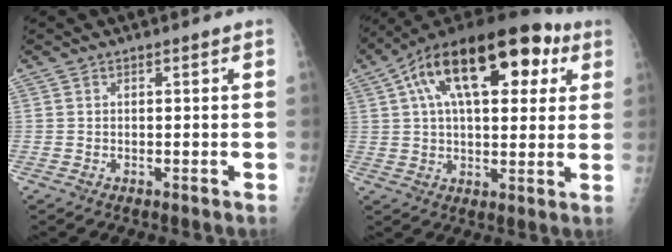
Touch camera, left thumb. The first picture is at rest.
{"total": 23.6, "force": [9.3, 11.7, 18.2], "torque": [-0.276, 0.028, 0.143]}